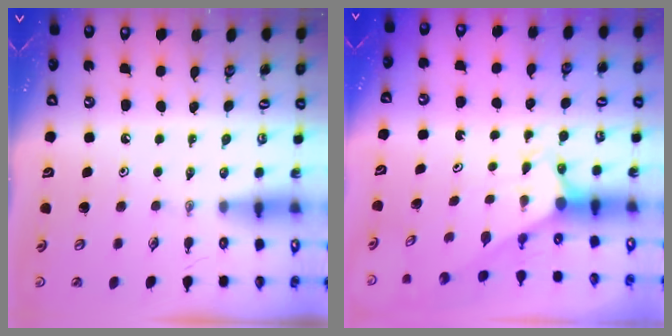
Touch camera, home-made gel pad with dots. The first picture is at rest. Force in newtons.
{"total": 3.0, "press": 3.0, "slide": 0.0}